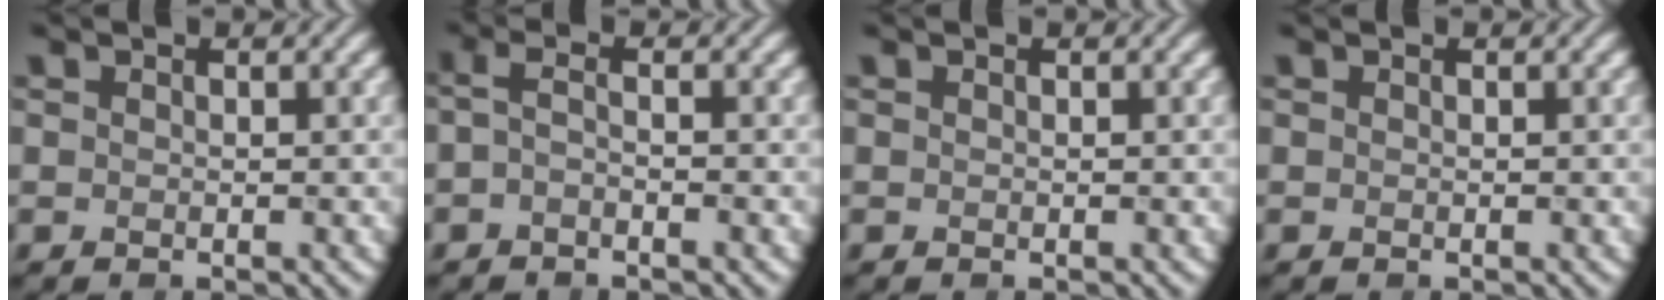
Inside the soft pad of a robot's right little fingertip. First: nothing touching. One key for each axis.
{"total": 1.5, "fx": -0.7, "fy": 0.3, "fz": 1.2, "tx": -0.031, "ty": -0.007, "tz": -0.019}
{"total": 0.0}
{"total": 0.0}